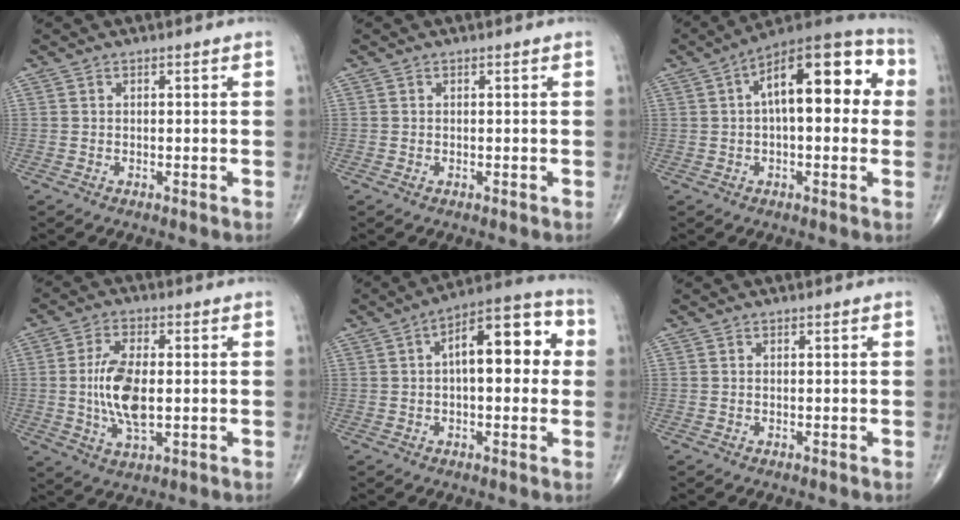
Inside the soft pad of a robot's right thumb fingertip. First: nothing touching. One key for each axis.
{"total": 0.0}
{"total": 18.3, "fx": 3.5, "fy": 8.0, "fz": 16.0, "tx": -0.211, "ty": 0.040, "tz": 0.042}
{"total": 10.5, "fx": -0.2, "fy": 4.8, "fz": 9.4, "tx": -0.187, "ty": -0.005, "tz": -0.002}
{"total": 14.5, "fx": 2.3, "fy": 6.4, "fz": 12.9, "tx": -0.162, "ty": 0.034, "tz": 0.028}
{"total": 0.0}